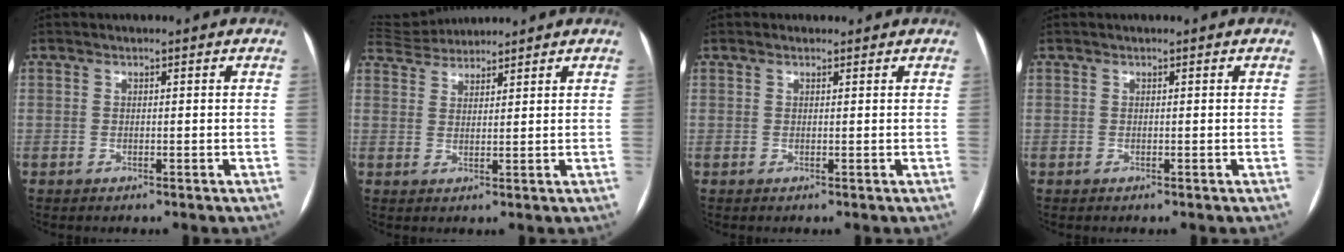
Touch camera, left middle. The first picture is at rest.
{"total": 5.6, "force": [5.5, 0.6, 0.6], "torque": [-0.018, 0.030, 0.100]}
{"total": 0.8, "force": [0.6, 0.5, 0.2], "torque": [-0.014, 0.011, 0.010]}
{"total": 0.0}